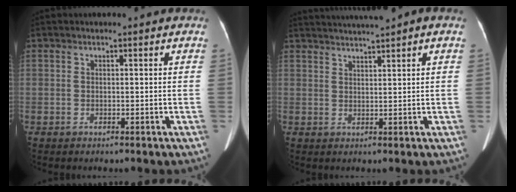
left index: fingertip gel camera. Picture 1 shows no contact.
{"total": 5.0, "force": [4.3, -0.8, 2.4], "torque": [-0.043, 0.024, 0.077]}